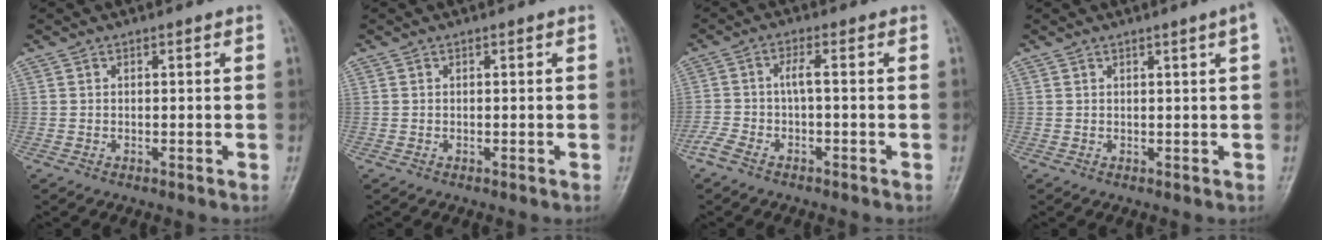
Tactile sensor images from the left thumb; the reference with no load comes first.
{"total": 0.0}
{"total": 4.6, "force": [-2.0, 0.8, 4.1], "torque": [-0.108, 0.018, -0.037]}
{"total": 2.5, "force": [1.1, -0.6, 2.2], "torque": [-0.035, -0.005, 0.020]}